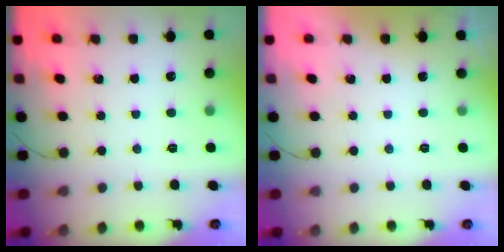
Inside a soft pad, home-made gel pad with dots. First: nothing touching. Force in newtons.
{"total": 0.0}